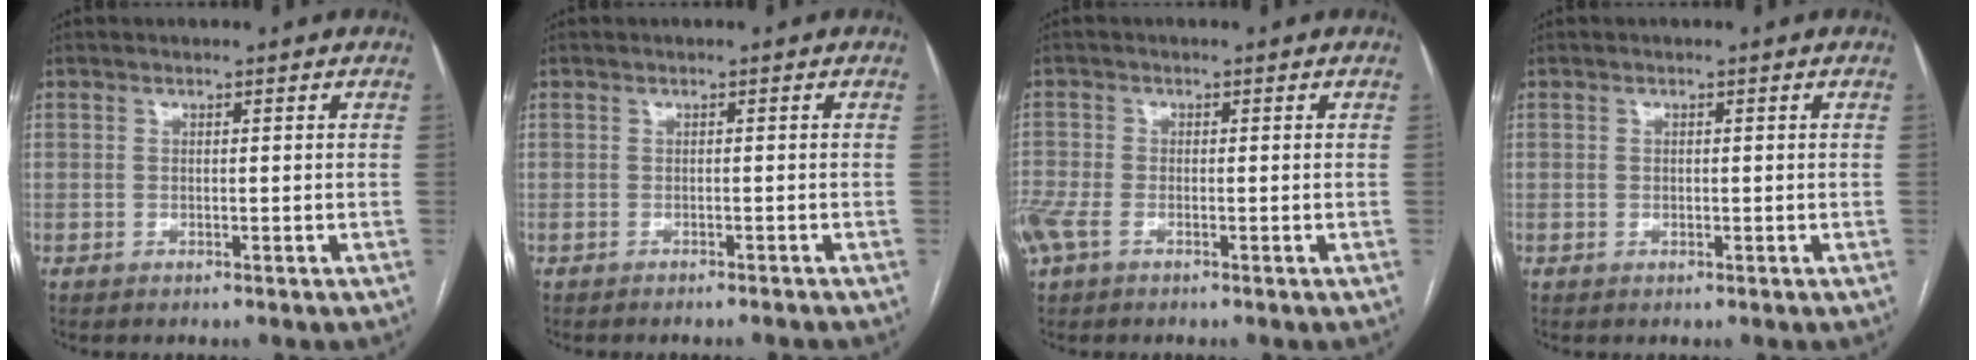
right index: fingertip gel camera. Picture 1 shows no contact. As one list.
[{"total": 2.3, "force": [-2.3, -0.1, 0.7], "torque": [-0.007, -0.002, -0.029]}, {"total": 5.4, "force": [-2.6, 3.2, 3.6], "torque": [-0.104, 0.004, -0.047]}, {"total": 0.7, "force": [-0.1, 0.6, 0.3], "torque": [-0.006, 0.001, 0.000]}]